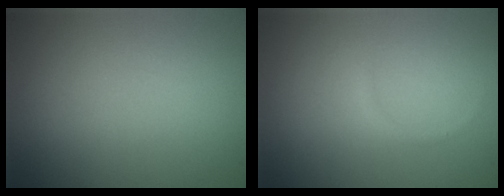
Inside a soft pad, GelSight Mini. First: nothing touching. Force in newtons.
{"total": 0.5, "press": 0.5, "slide": 0.0}